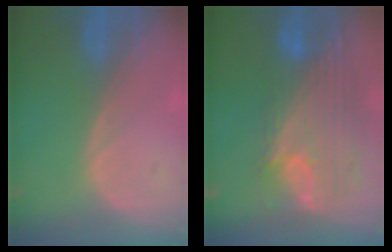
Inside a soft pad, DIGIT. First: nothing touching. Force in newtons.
{"total": 12.1, "press": 10.2, "slide": 6.4}